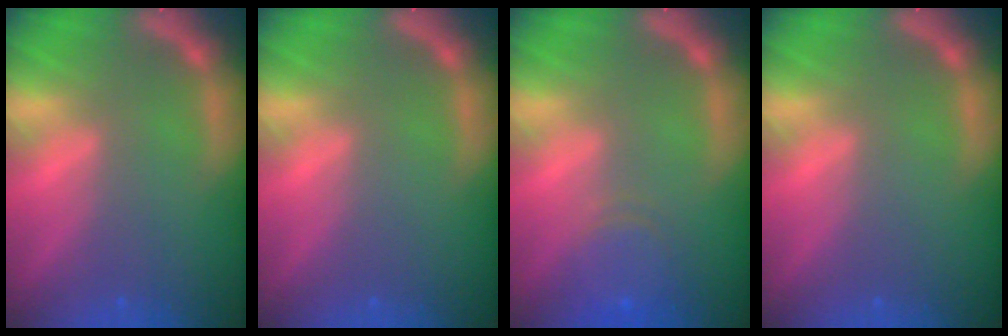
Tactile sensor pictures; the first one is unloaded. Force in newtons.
{"total": 0.0}
{"total": 4.0}
{"total": 0.0}